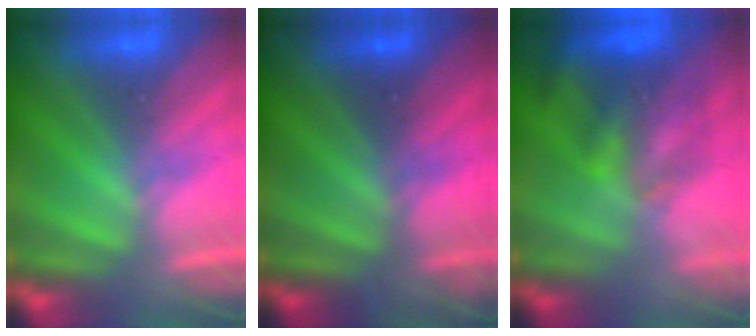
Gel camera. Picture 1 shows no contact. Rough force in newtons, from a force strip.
{"total": 2.6}
{"total": 6.3}